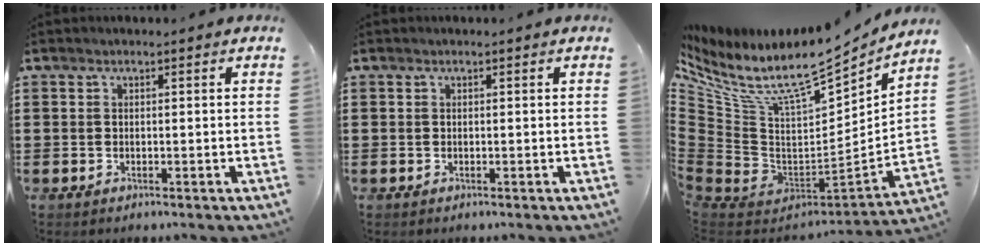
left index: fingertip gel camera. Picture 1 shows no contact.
{"total": 0.0}
{"total": 12.0, "force": [8.6, 4.1, 7.3], "torque": [-0.150, -0.069, 0.145]}